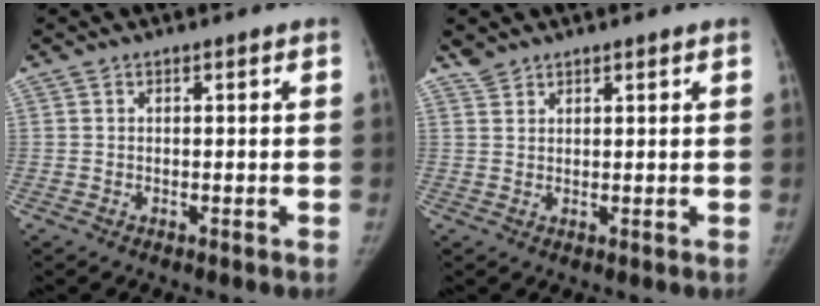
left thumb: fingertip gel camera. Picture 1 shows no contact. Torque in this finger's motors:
{"motor_torque": [0.45, -0.44, 0.12, -0.59, -0.03]}